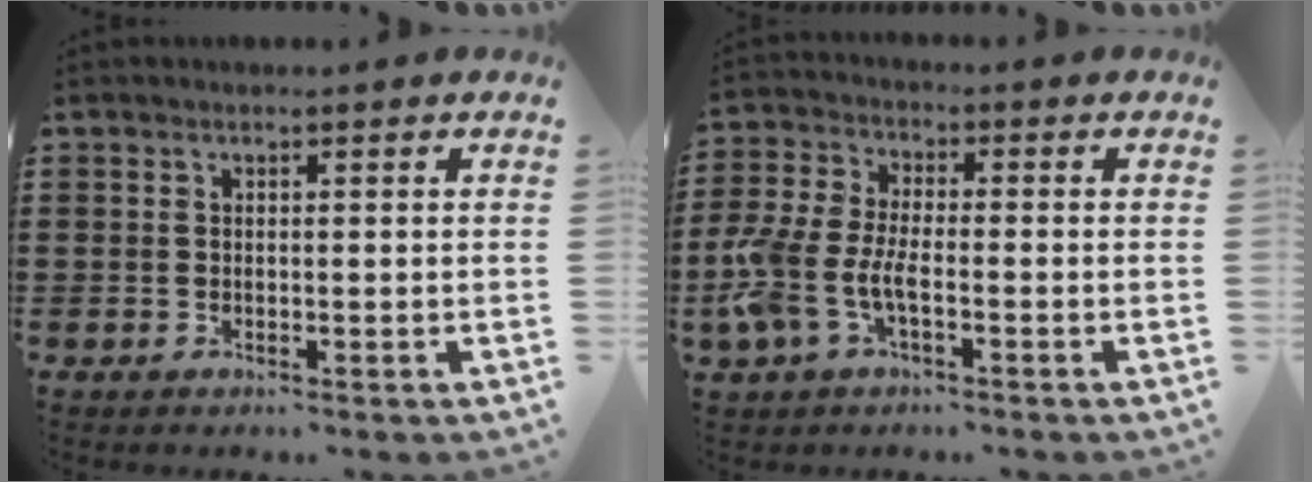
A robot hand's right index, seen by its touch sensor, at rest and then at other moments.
{"total": 6.5, "force": [-2.5, 2.9, 5.3], "torque": [-0.149, -0.013, -0.056]}